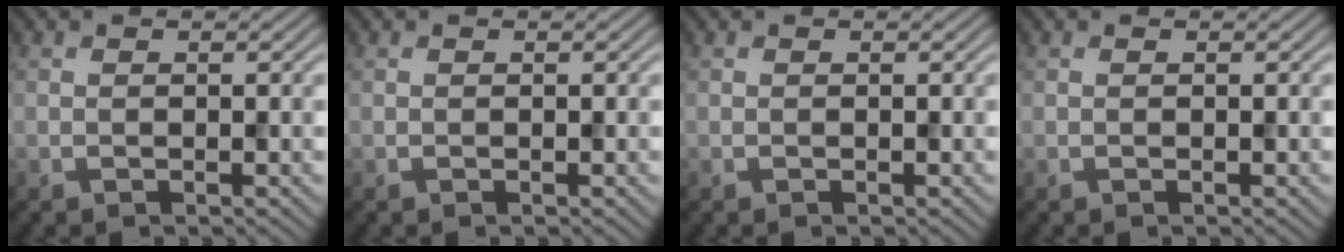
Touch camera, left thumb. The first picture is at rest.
{"total": 0.0}
{"total": 0.0}
{"total": 0.0}